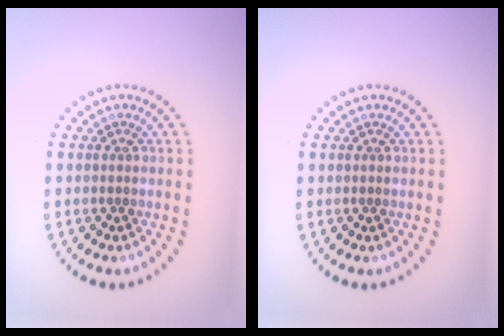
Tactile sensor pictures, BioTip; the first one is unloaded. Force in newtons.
{"total": 0.0}